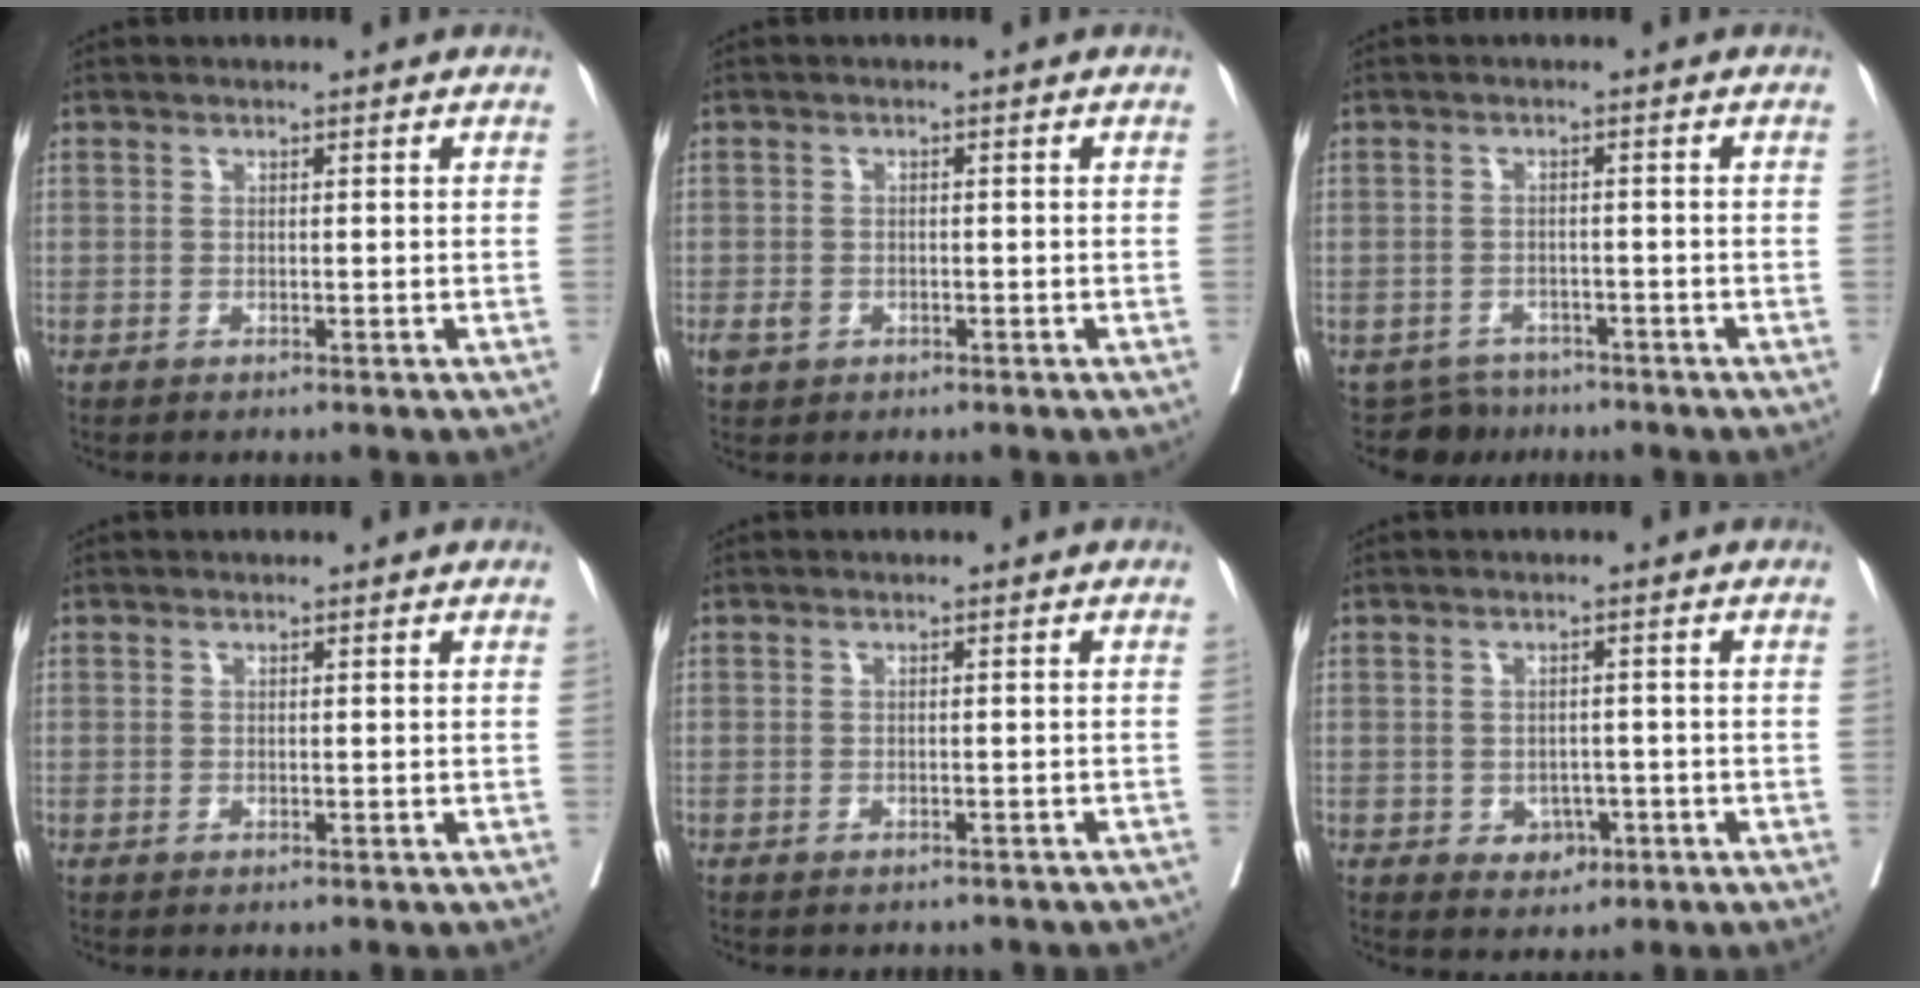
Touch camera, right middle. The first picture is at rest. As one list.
[{"total": 2.1, "force": [-0.8, 1.7, 1.1], "torque": [-0.017, 0.002, -0.007]}, {"total": 4.4, "force": [-3.8, 2.0, -0.9], "torque": [0.018, 0.004, -0.060]}, {"total": 0.0}, {"total": 8.3, "force": [-7.3, 3.0, 2.4], "torque": [-0.029, -0.001, -0.074]}, {"total": 3.0, "force": [-1.1, 2.3, 1.5], "torque": [-0.011, 0.005, -0.007]}]